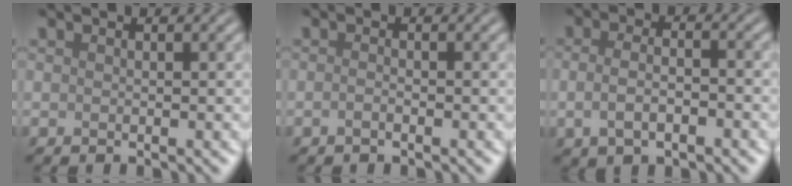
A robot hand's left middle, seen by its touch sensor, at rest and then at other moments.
{"total": 0.8, "force": [-0.4, 0.2, 0.6], "torque": [-0.012, -0.001, -0.009]}
{"total": 3.5, "force": [-0.9, 1.7, 2.9], "torque": [-0.059, -0.004, -0.019]}